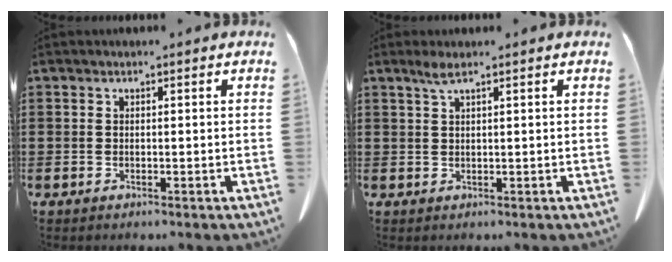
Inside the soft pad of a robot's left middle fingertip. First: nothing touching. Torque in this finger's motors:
{"motor_torque": [0.44, 0.19, 0.06, 0.02]}